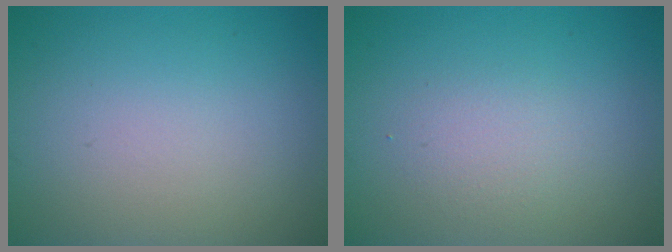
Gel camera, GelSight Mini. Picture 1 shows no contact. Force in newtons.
{"total": 1.6, "press": 1.6, "slide": 0.0}